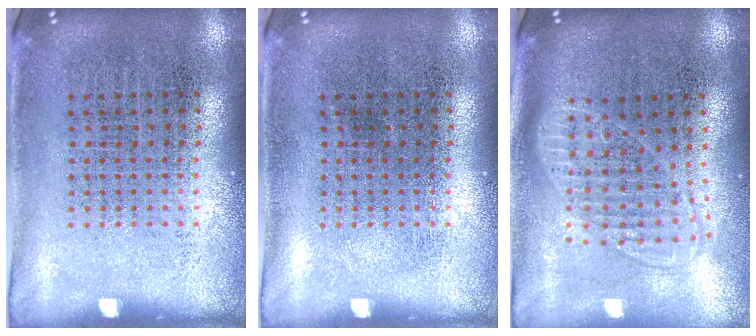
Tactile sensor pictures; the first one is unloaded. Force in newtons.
{"total": 0.0}
{"total": 1.7, "press": 1.4, "slide": 1.0}